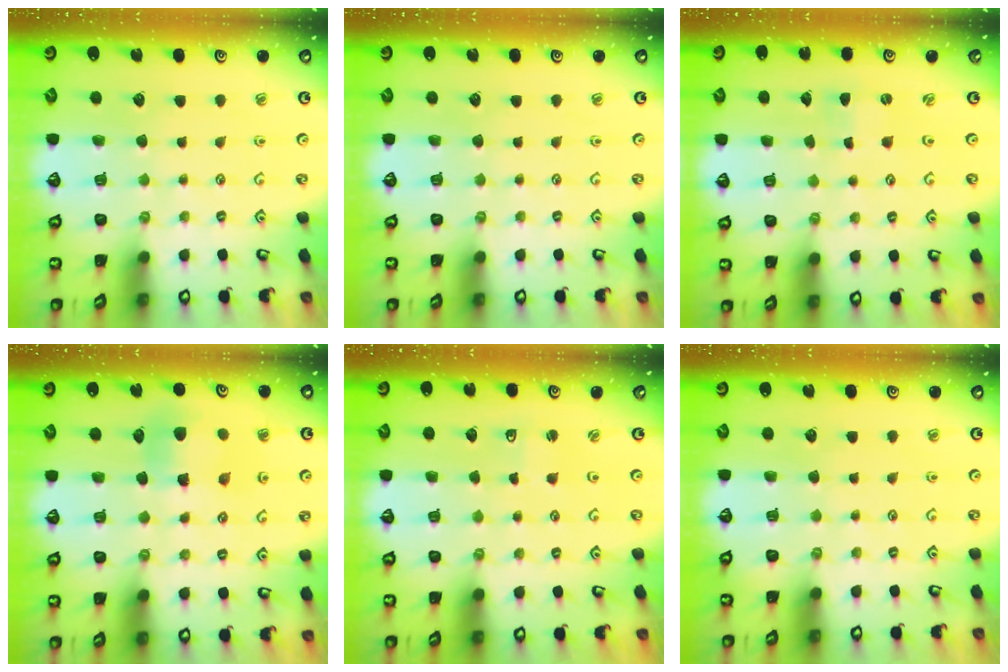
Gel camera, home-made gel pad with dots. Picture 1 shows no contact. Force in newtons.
{"total": 0.0}
{"total": 0.0}
{"total": 7.3, "press": 7.2, "slide": 0.8}
{"total": 2.4, "press": 2.4, "slide": 0.3}
{"total": 0.0}